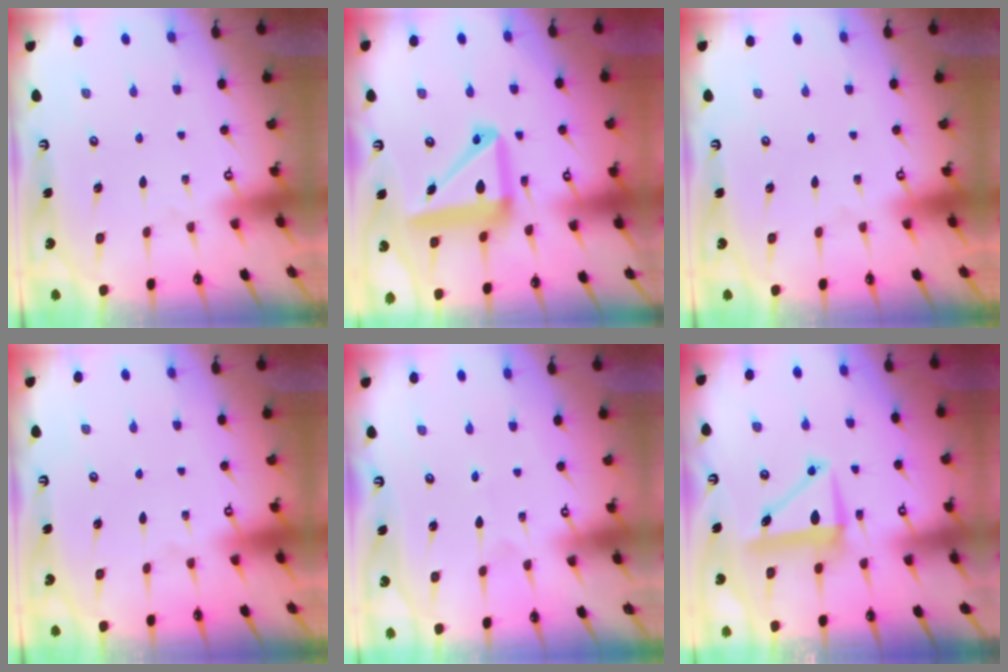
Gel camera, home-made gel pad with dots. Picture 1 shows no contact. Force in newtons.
{"total": 16.7, "press": 16.6, "slide": 2.1}
{"total": 0.0}
{"total": 0.0}
{"total": 1.2, "press": 1.2, "slide": 0.1}
{"total": 7.2, "press": 7.1, "slide": 1.3}